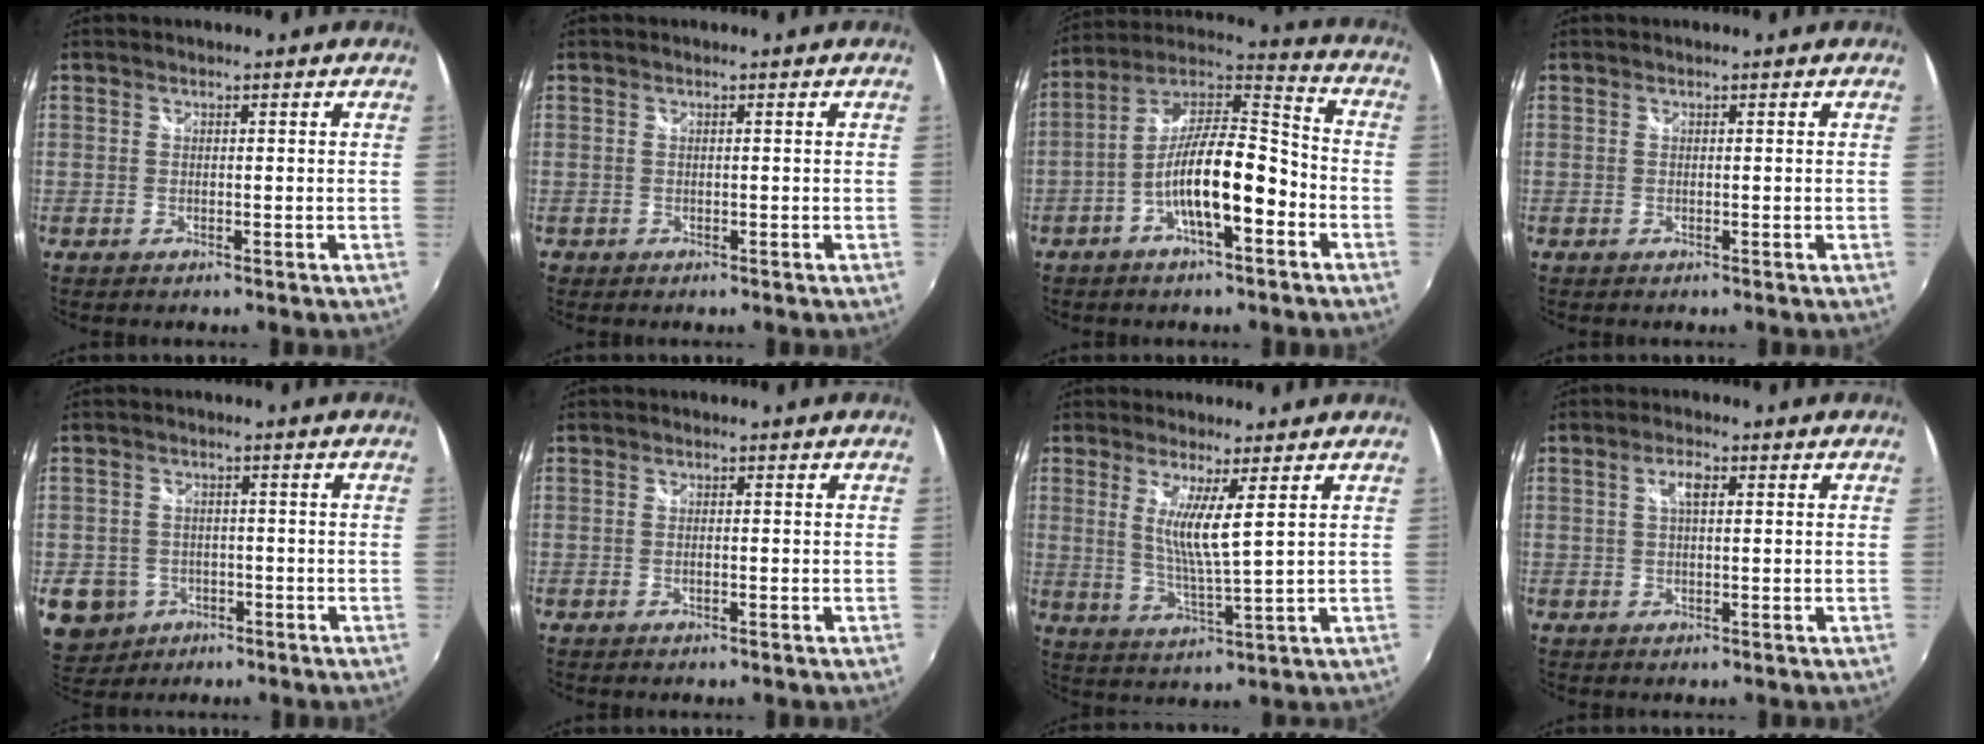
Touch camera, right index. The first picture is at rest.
{"total": 0.6, "force": [-0.3, 0.5, 0.0], "torque": [-0.002, -0.002, -0.003]}
{"total": 14.3, "force": [-5.4, 4.3, 12.5], "torque": [-0.229, 0.019, -0.099]}
{"total": 0.0}
{"total": 8.2, "force": [-3.2, 7.1, 2.6], "torque": [-0.081, 0.000, -0.039]}
{"total": 0.7, "force": [-0.4, 0.1, 0.6], "torque": [-0.013, -0.001, -0.007]}
{"total": 6.6, "force": [2.4, -0.3, 6.2], "torque": [-0.115, -0.019, 0.044]}
{"total": 2.7, "force": [0.7, 1.0, 2.4], "torque": [-0.045, 0.006, 0.010]}